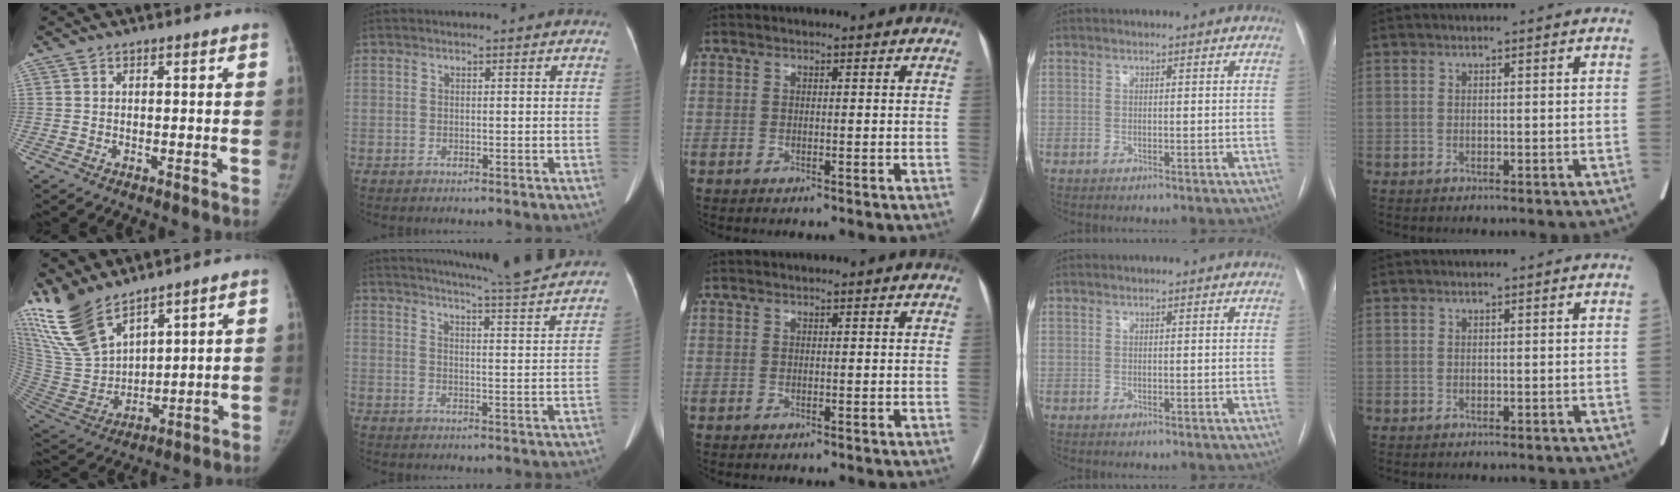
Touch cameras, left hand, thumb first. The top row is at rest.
{"thumb": {"total": 16.7, "force": [12.7, 6.3, 8.7], "torque": [-0.163, -0.063, 0.267]}, "index": {"total": 18.0, "force": [16.8, -0.9, 6.4], "torque": [-0.109, -0.045, 0.205]}}